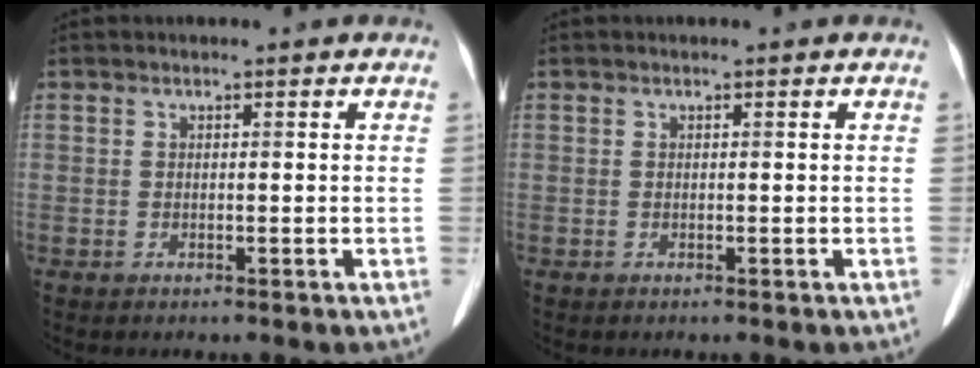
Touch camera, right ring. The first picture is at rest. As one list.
[{"total": 0.0}]